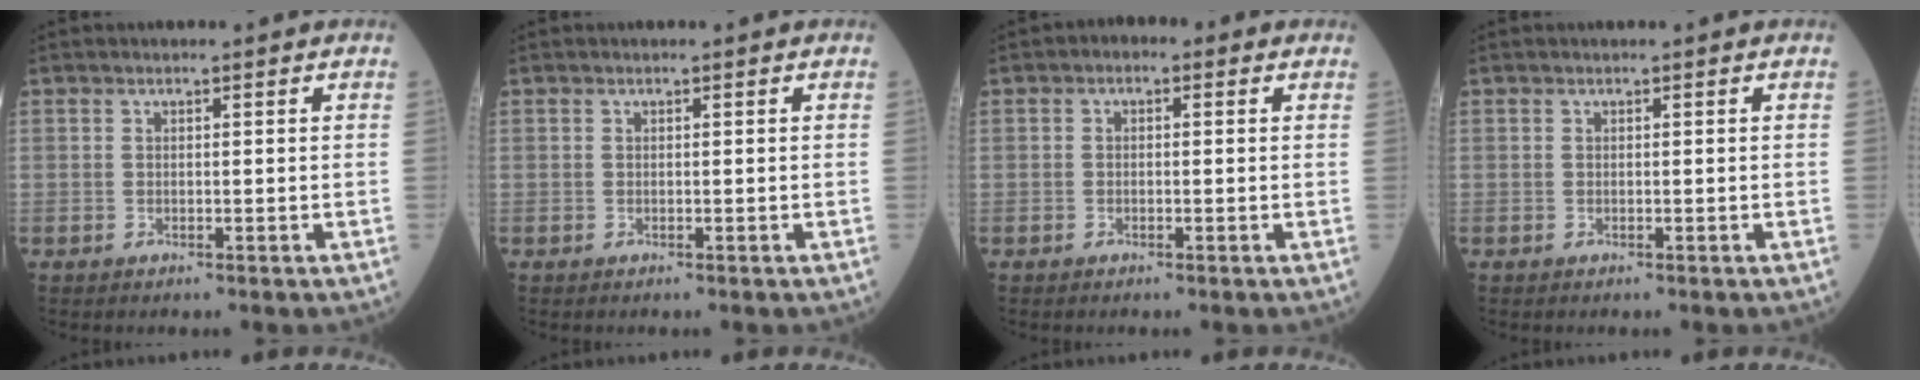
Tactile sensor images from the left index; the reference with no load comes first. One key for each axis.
{"total": 0.0}
{"total": 1.9, "fx": 0.4, "fy": 1.1, "fz": 1.5, "tx": -0.019, "ty": 0.010, "tz": -0.005}
{"total": 0.0}